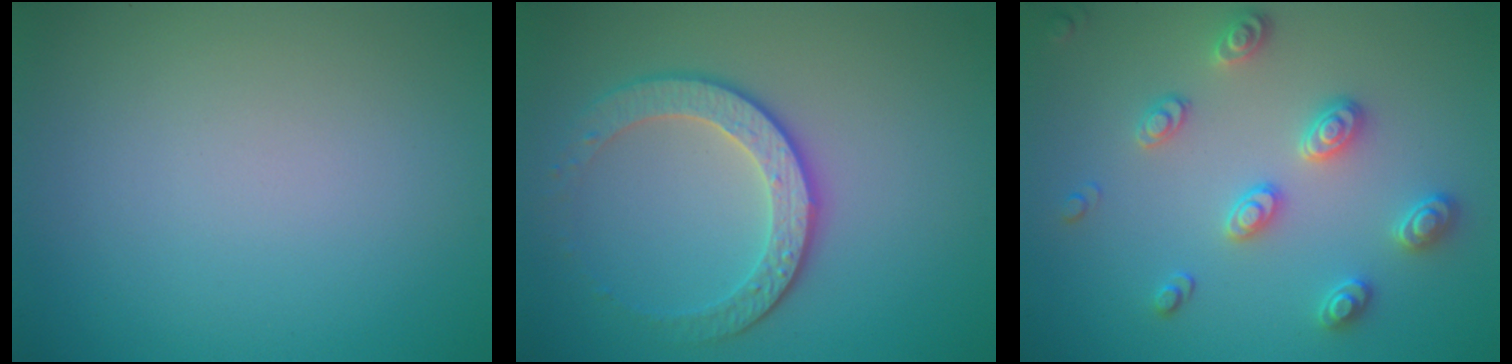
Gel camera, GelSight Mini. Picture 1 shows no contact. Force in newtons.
{"total": 3.7, "press": 3.2, "slide": 2.0}
{"total": 3.0, "press": 2.9, "slide": 0.6}